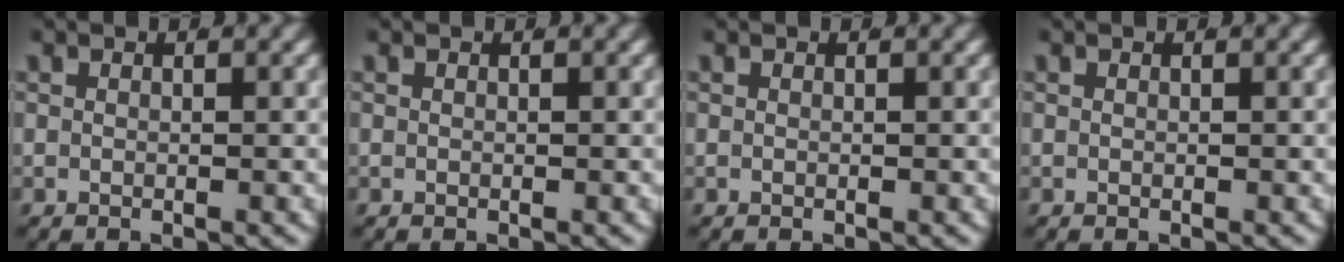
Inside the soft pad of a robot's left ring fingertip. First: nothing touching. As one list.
[{"total": 0.0}, {"total": 0.0}, {"total": 0.0}]